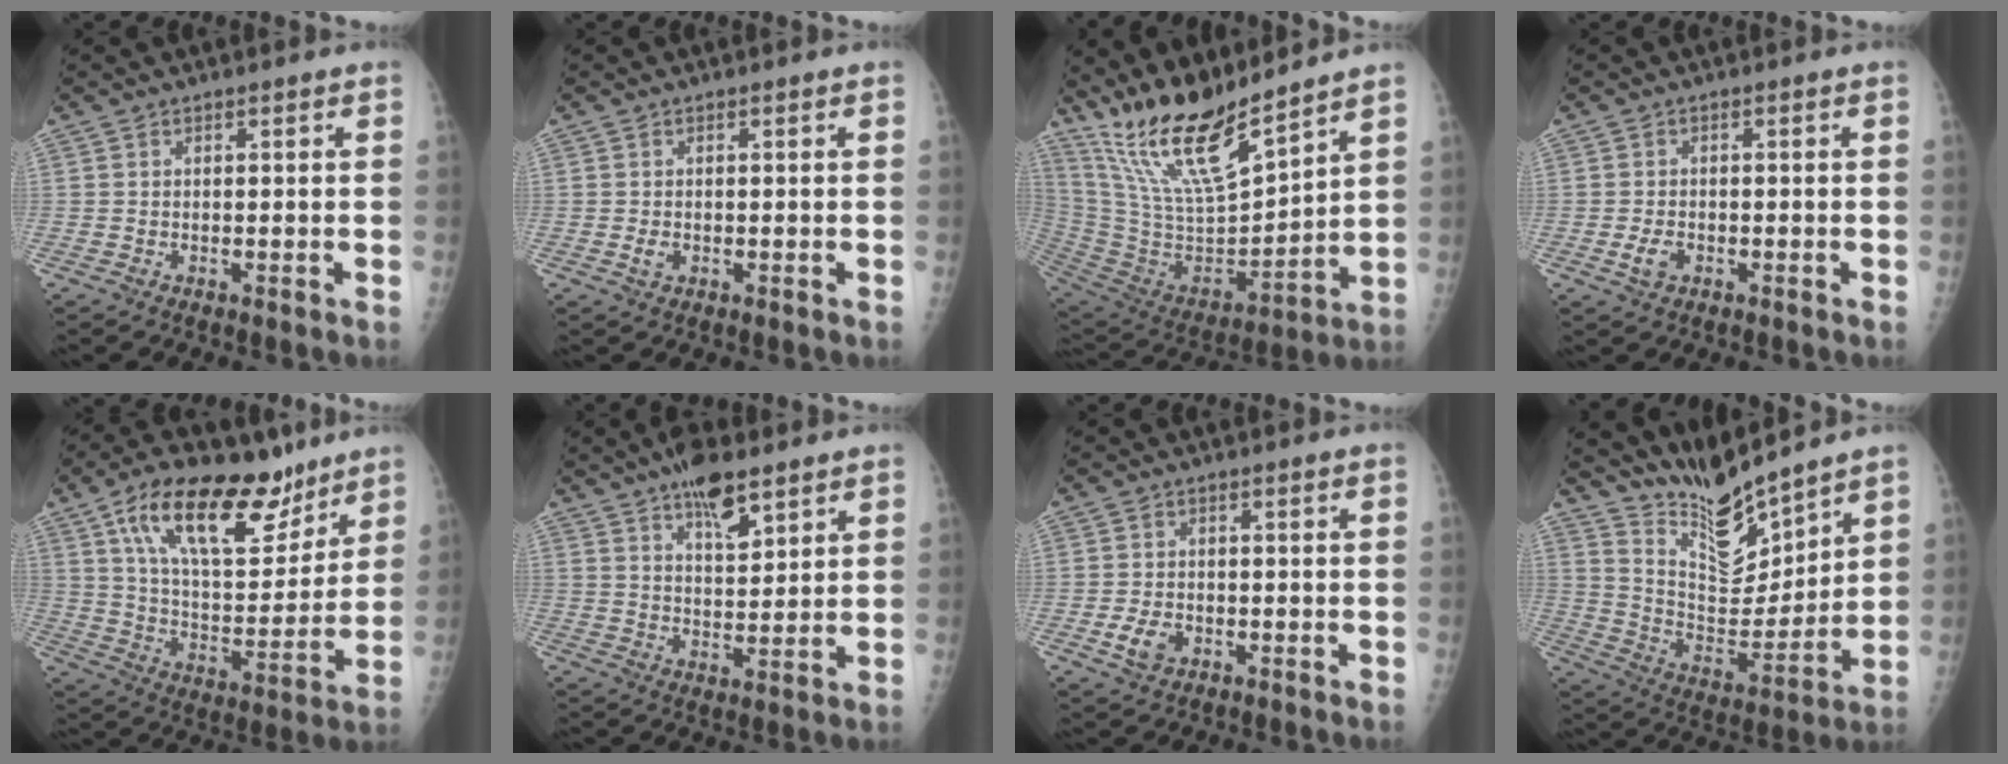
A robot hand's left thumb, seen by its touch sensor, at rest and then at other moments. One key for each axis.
{"total": 1.6, "fx": -0.3, "fy": 1.1, "fz": 1.1, "tx": -0.015, "ty": 0.000, "tz": -0.004}
{"total": 19.1, "fx": 15.2, "fy": 3.7, "fz": 10.9, "tx": -0.180, "ty": -0.082, "tz": 0.303}
{"total": 2.8, "fx": -1.0, "fy": 1.9, "fz": 1.8, "tx": -0.033, "ty": 0.003, "tz": -0.016}
{"total": 22.5, "fx": 13.7, "fy": 10.1, "fz": 14.6, "tx": -0.201, "ty": -0.051, "tz": 0.235}
{"total": 9.2, "fx": 5.9, "fy": 3.4, "fz": 6.1, "tx": -0.081, "ty": -0.030, "tz": 0.099}
{"total": 4.0, "fx": -1.4, "fy": 2.8, "fz": 2.4, "tx": -0.041, "ty": 0.004, "tz": -0.023}
{"total": 13.3, "fx": 12.0, "fy": 2.6, "fz": 5.1, "tx": -0.056, "ty": -0.089, "tz": 0.232}